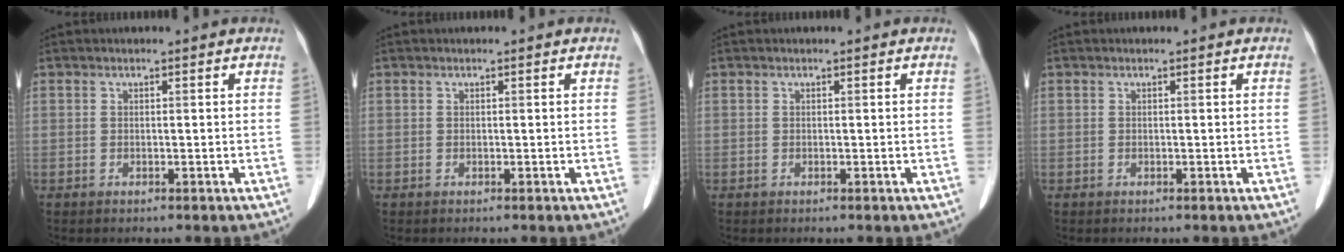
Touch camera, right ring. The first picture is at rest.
{"total": 0.0}
{"total": 0.0}
{"total": 0.0}